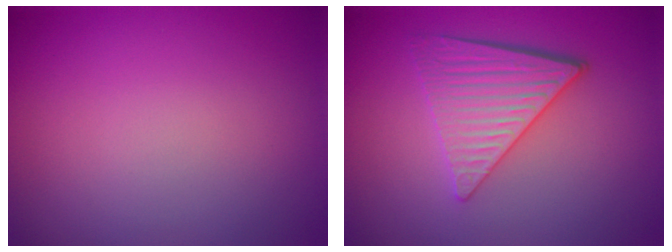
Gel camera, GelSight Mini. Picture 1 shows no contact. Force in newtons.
{"total": 4.5, "press": 3.7, "slide": 2.5}